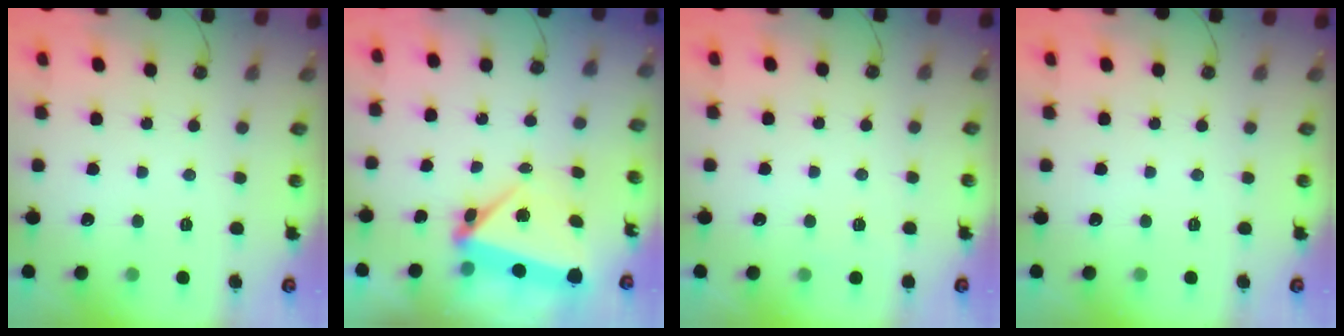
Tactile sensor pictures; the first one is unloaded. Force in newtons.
{"total": 7.8, "press": 4.9, "slide": 6.0}
{"total": 2.8, "press": 2.3, "slide": 1.5}
{"total": 0.0}